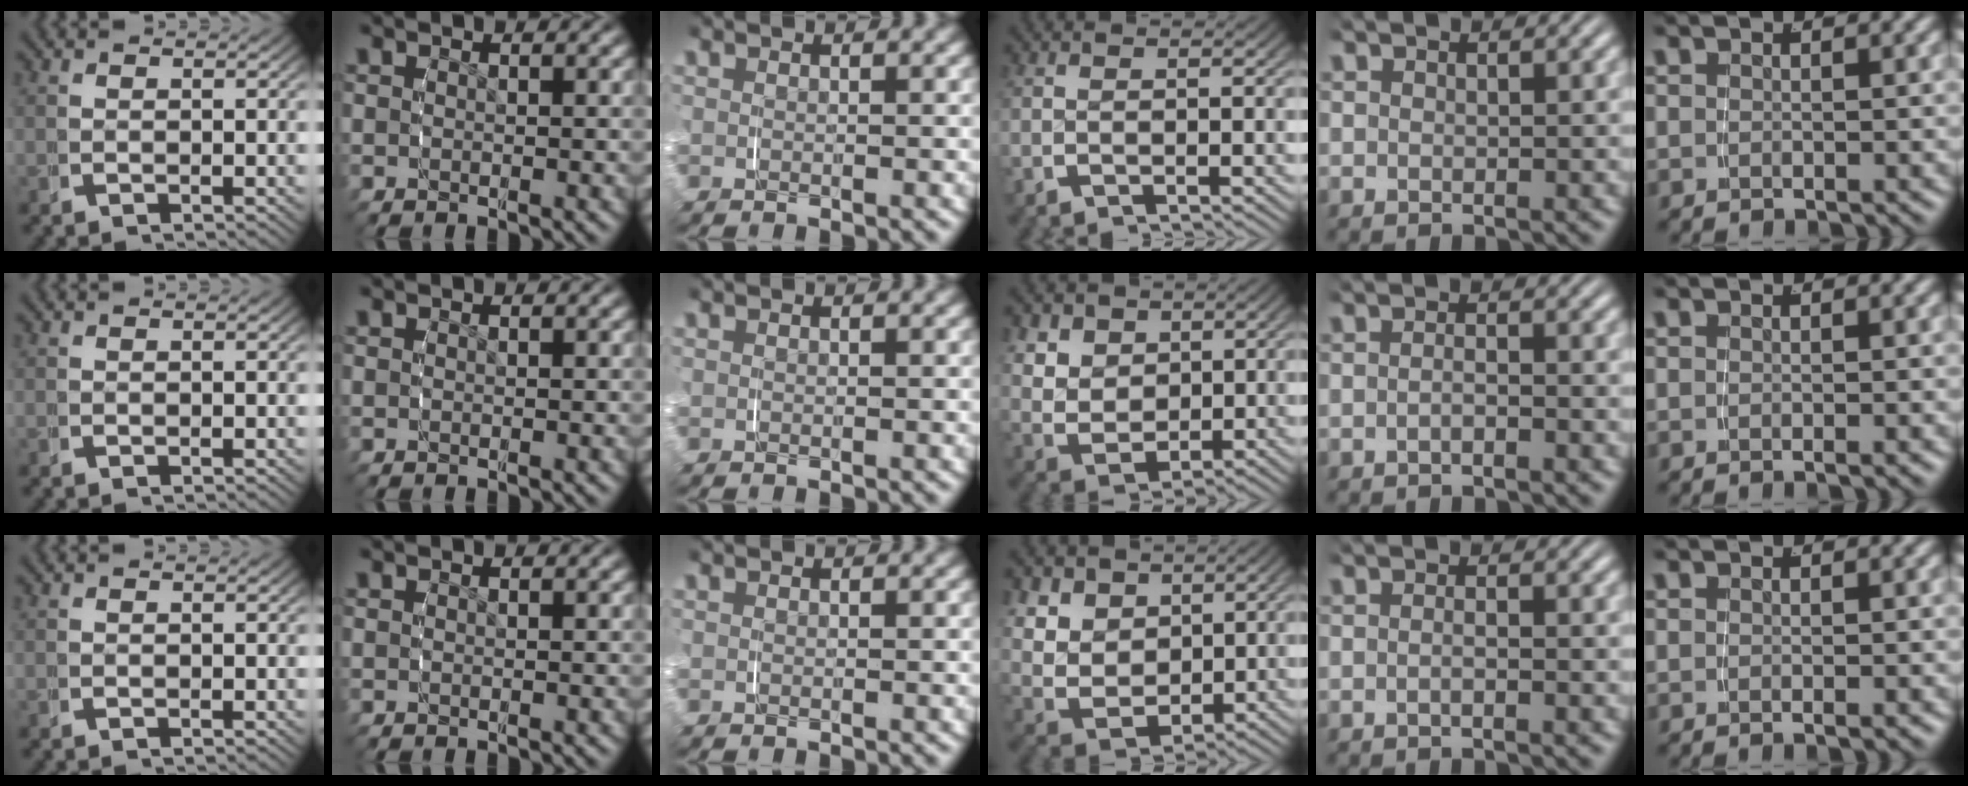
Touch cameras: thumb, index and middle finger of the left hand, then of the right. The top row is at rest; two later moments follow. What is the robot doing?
{"motion": "grasp_and_lifting", "object": "napkin"}